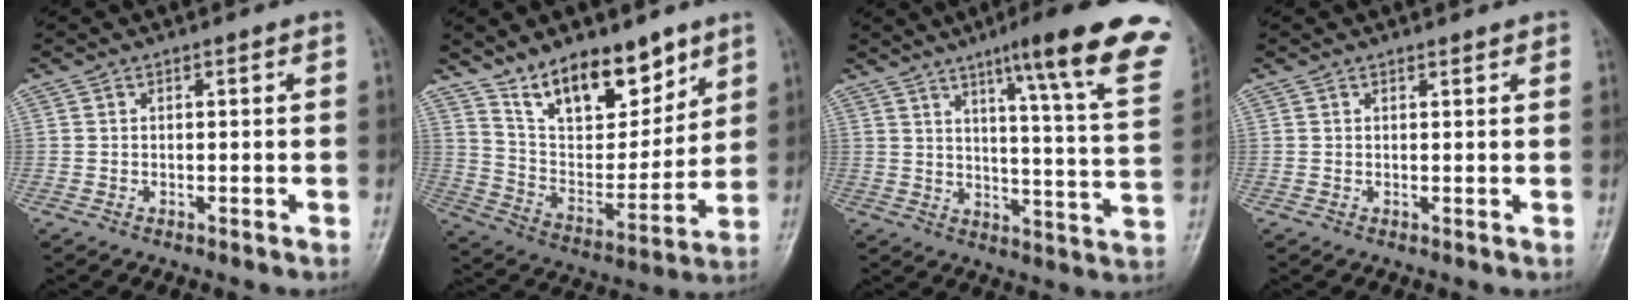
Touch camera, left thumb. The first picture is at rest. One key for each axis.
{"total": 16.7, "fx": 11.7, "fy": 7.5, "fz": 9.2, "tx": -0.094, "ty": -0.073, "tz": 0.214}
{"total": 22.5, "fx": 13.7, "fy": 2.8, "fz": 17.6, "tx": -0.216, "ty": -0.053, "tz": 0.173}
{"total": 1.1, "fx": 1.0, "fy": 0.3, "fz": 0.5, "tx": -0.002, "ty": -0.002, "tz": 0.011}